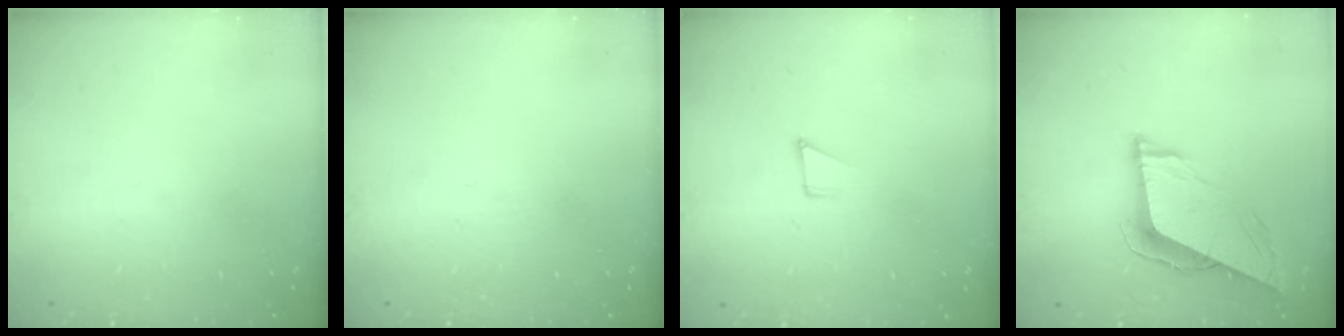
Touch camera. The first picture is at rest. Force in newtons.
{"total": 0.0}
{"total": 4.8, "press": 4.8, "slide": 0.2}
{"total": 8.9, "press": 8.9, "slide": 1.2}